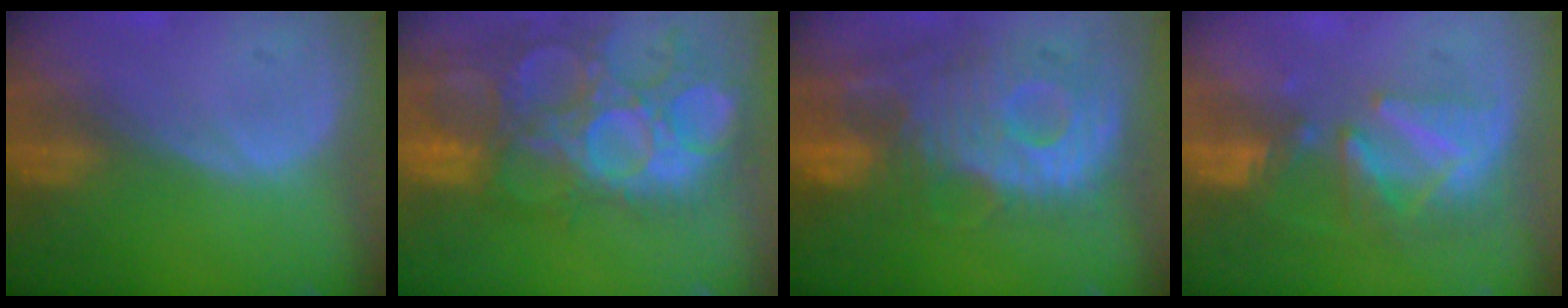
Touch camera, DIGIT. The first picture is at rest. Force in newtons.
{"total": 14.7, "press": 12.7, "slide": 7.6}
{"total": 12.0, "press": 10.8, "slide": 5.3}
{"total": 8.2, "press": 7.4, "slide": 3.6}